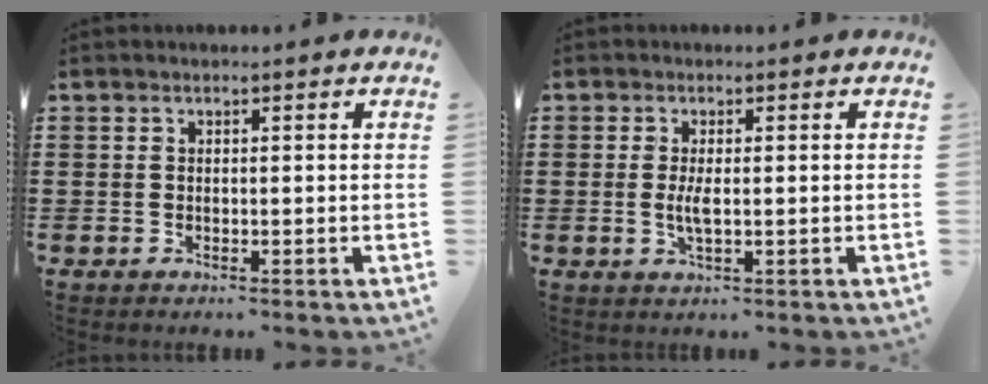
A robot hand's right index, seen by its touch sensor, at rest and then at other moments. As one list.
[{"total": 2.6, "force": [-0.2, 0.7, 2.6], "torque": [-0.054, -0.006, -0.005]}]